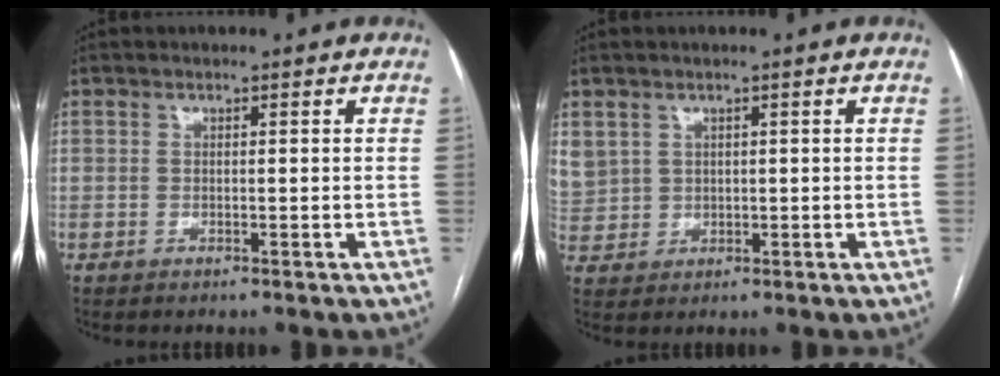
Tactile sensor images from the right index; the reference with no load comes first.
{"total": 7.0, "force": [2.5, 6.2, 1.9], "torque": [-0.073, 0.017, 0.066]}